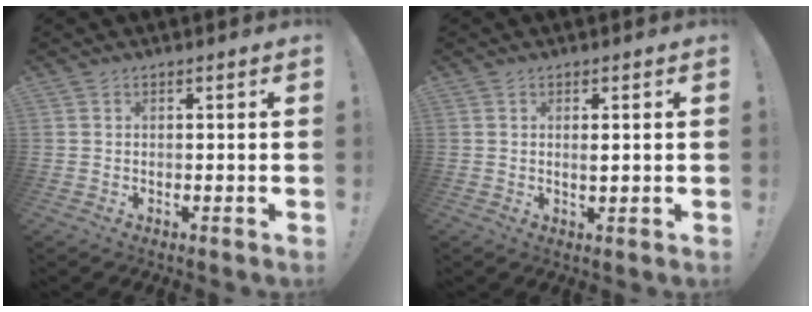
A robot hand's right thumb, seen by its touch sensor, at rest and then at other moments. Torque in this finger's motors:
{"motor_torque": [-0.45, -0.01, 0.18, 0.15, 0.06]}